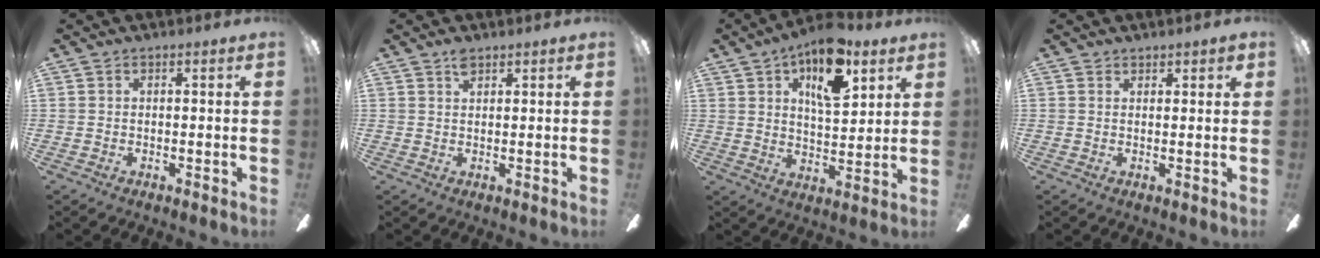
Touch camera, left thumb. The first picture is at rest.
{"total": 2.2, "force": [1.6, 1.0, 1.1], "torque": [-0.017, -0.005, 0.029]}
{"total": 14.8, "force": [8.1, 7.1, 10.2], "torque": [-0.152, -0.022, 0.138]}
{"total": 1.5, "force": [1.2, 0.8, 0.5], "torque": [-0.002, -0.004, 0.022]}